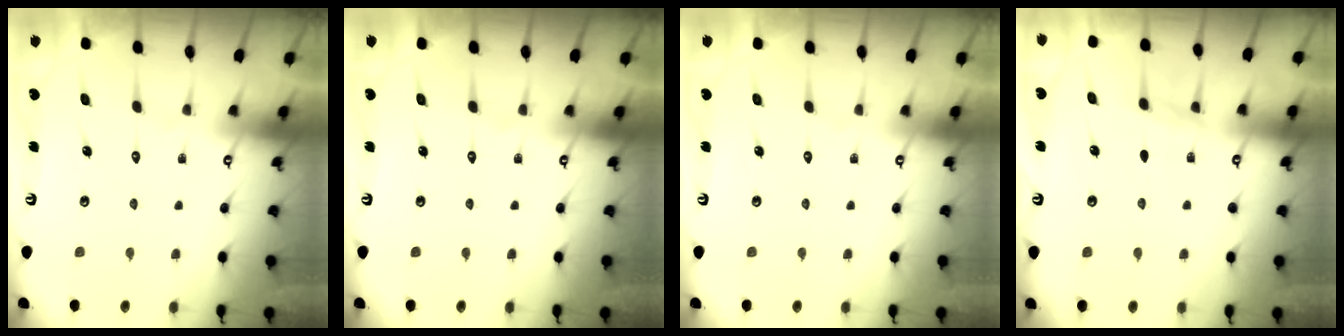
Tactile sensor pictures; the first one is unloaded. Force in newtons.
{"total": 0.0}
{"total": 0.0}
{"total": 4.8, "press": 4.8, "slide": 0.5}